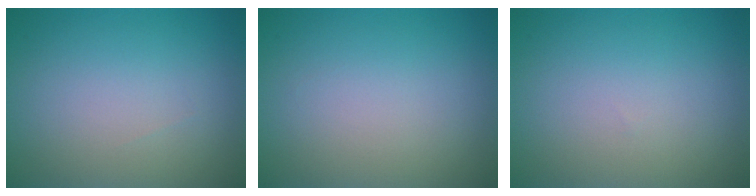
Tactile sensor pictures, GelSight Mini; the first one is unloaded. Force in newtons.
{"total": 0.0}
{"total": 0.0}